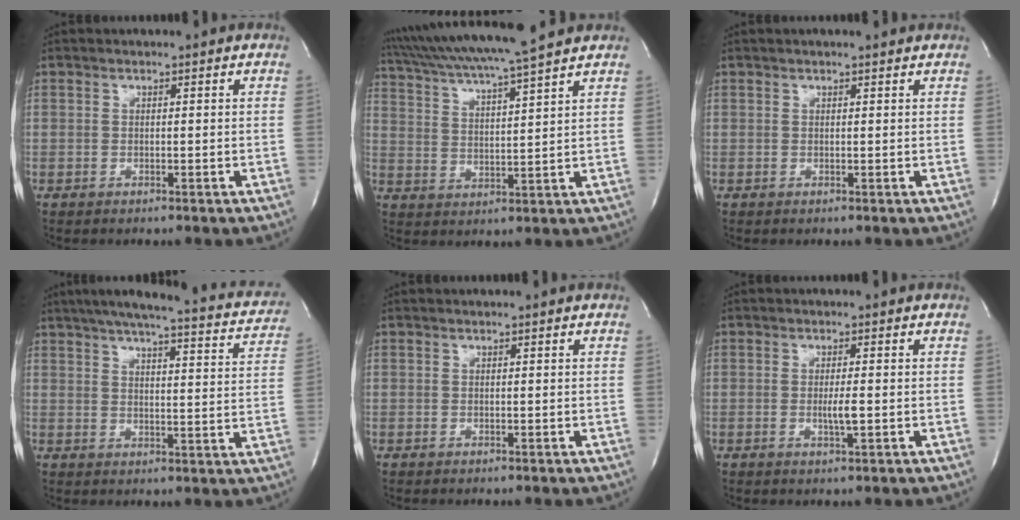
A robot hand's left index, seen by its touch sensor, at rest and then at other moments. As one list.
[{"total": 14.3, "force": [12.4, -1.2, 7.0], "torque": [-0.132, 0.012, 0.195]}, {"total": 1.3, "force": [1.1, 0.2, 0.8], "torque": [-0.011, 0.008, 0.011]}, {"total": 24.7, "force": [21.2, 4.1, 11.9], "torque": [-0.177, -0.019, 0.247]}, {"total": 0.0}, {"total": 2.2, "force": [-0.8, -0.1, 2.1], "torque": [-0.041, -0.011, -0.013]}]